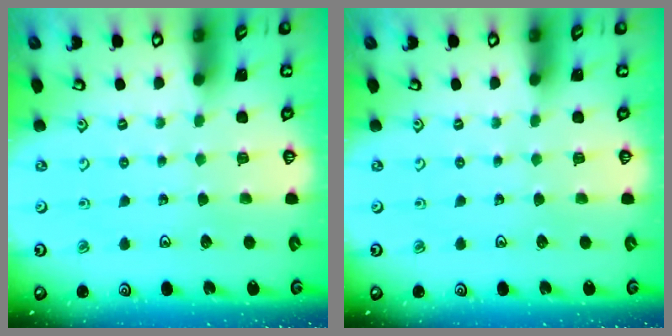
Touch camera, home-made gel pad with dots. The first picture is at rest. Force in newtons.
{"total": 0.0}